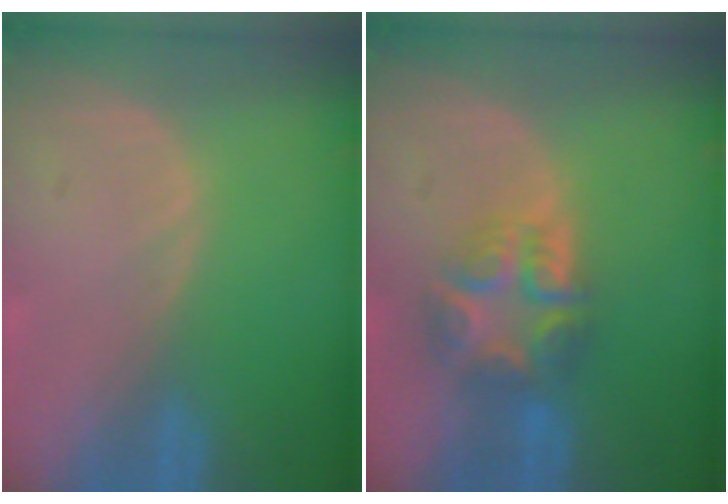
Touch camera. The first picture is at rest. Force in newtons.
{"total": 7.7, "press": 6.7, "slide": 3.7}